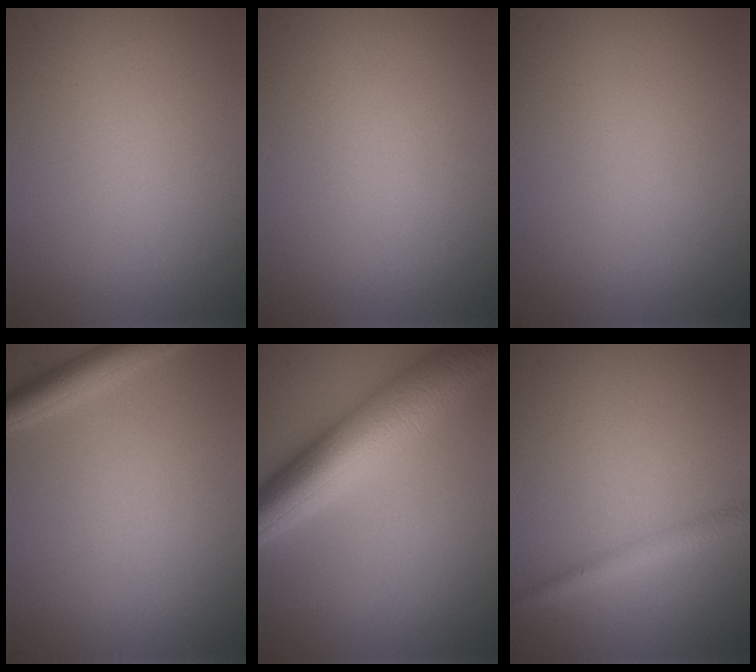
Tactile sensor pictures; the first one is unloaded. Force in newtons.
{"total": 0.0}
{"total": 0.0}
{"total": 3.0, "press": 3.0, "slide": 0.2}
{"total": 9.4, "press": 9.4, "slide": 0.1}
{"total": 1.9, "press": 1.9, "slide": 0.0}